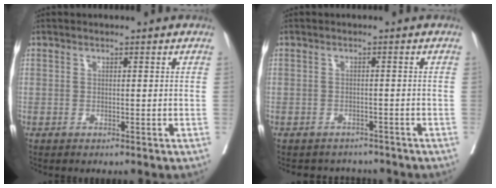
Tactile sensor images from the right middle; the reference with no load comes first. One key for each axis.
{"total": 4.6, "fx": -4.2, "fy": 1.7, "fz": 0.0, "tx": 0.002, "ty": 0.001, "tz": -0.053}